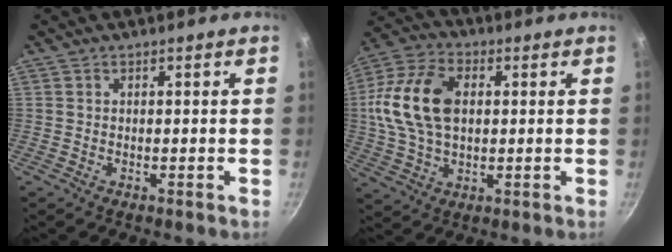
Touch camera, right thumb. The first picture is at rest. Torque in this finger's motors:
{"motor_torque": [2.12, 2.57, 0.80, -0.70, 0.39]}